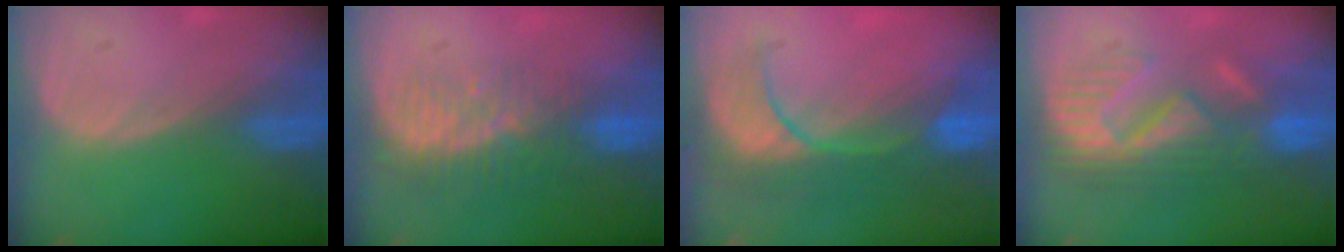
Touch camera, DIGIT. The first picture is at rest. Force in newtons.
{"total": 8.1, "press": 7.0, "slide": 4.0}
{"total": 8.4, "press": 8.2, "slide": 1.8}
{"total": 8.8, "press": 8.7, "slide": 1.5}